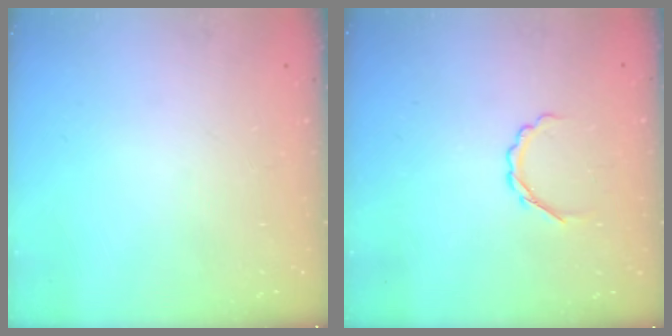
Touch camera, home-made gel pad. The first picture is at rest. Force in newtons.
{"total": 3.6, "press": 3.5, "slide": 0.9}